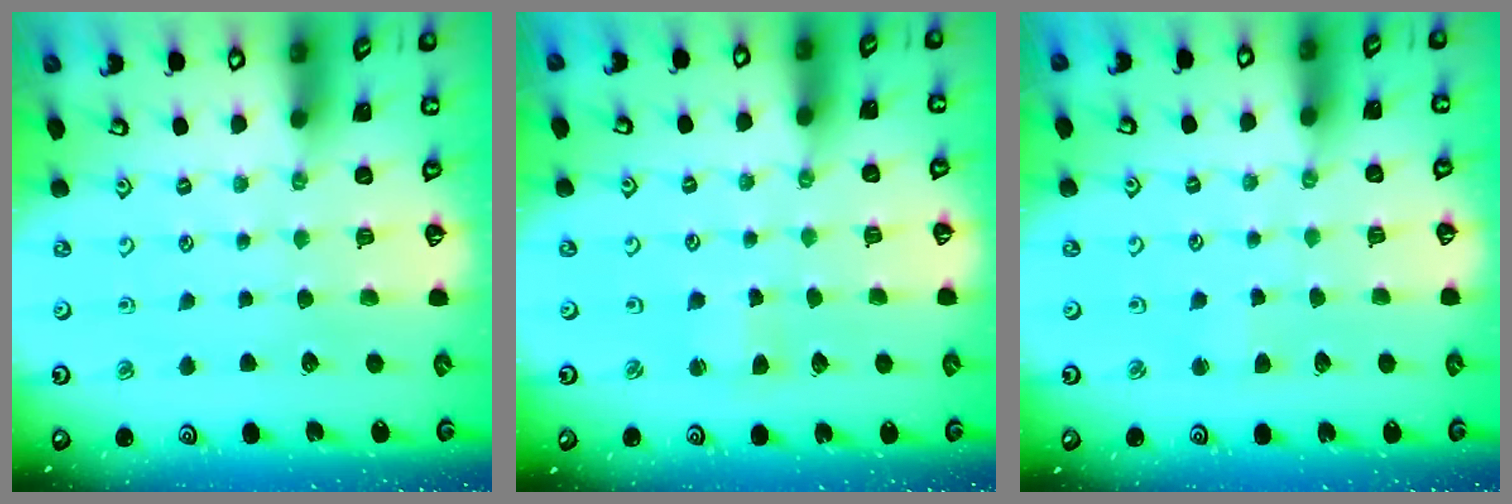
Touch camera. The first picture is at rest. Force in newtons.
{"total": 2.7, "press": 2.7, "slide": 0.2}
{"total": 2.1, "press": 2.0, "slide": 0.4}